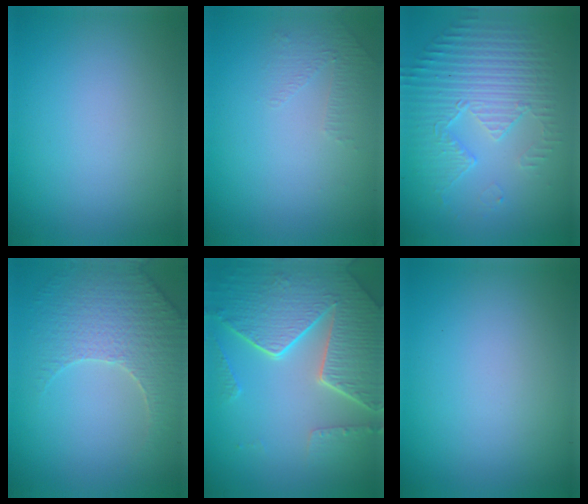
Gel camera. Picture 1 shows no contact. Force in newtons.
{"total": 1.1, "press": 0.6, "slide": 1.0}
{"total": 5.4, "press": 3.7, "slide": 3.9}
{"total": 4.1, "press": 4.0, "slide": 0.9}
{"total": 7.8, "press": 5.6, "slide": 5.4}
{"total": 0.0}